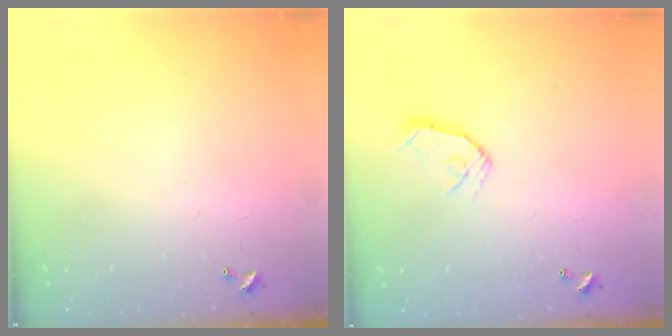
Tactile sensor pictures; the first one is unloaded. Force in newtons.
{"total": 8.8, "press": 8.8, "slide": 0.6}